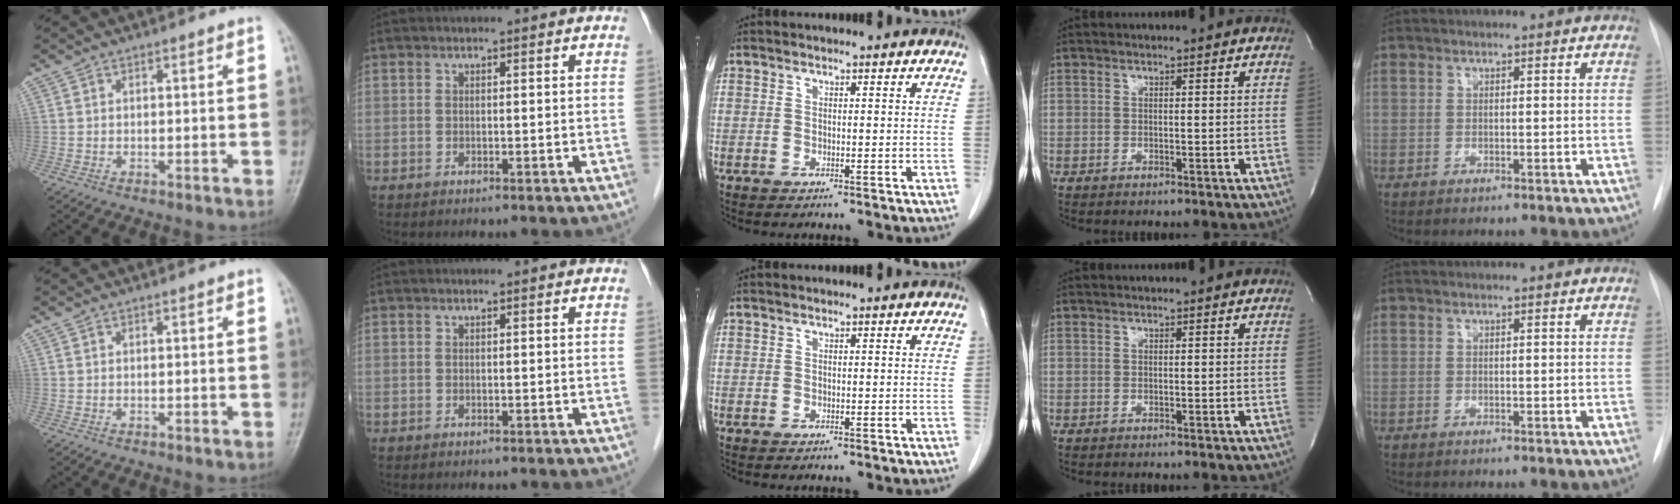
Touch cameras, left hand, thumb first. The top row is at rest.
{}